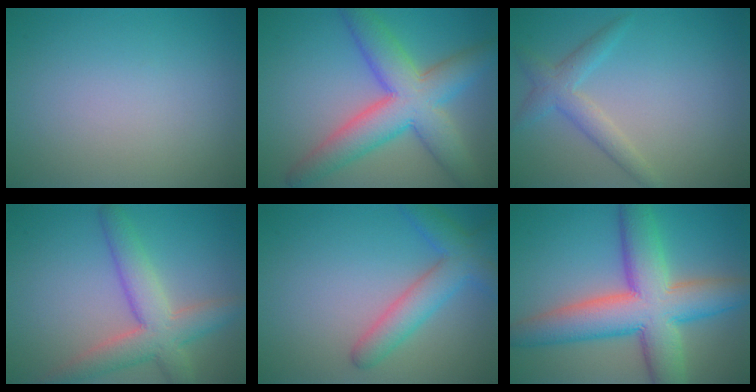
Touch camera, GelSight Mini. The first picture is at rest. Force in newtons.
{"total": 8.6, "press": 8.6, "slide": 0.4}
{"total": 2.6, "press": 2.6, "slide": 0.2}
{"total": 5.7, "press": 5.7, "slide": 0.4}
{"total": 4.2, "press": 4.2, "slide": 0.2}
{"total": 10.8, "press": 10.8, "slide": 0.6}